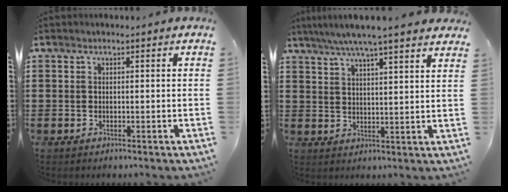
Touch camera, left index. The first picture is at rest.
{"total": 5.7, "force": [4.8, -0.3, 2.9], "torque": [-0.072, -0.016, 0.084]}